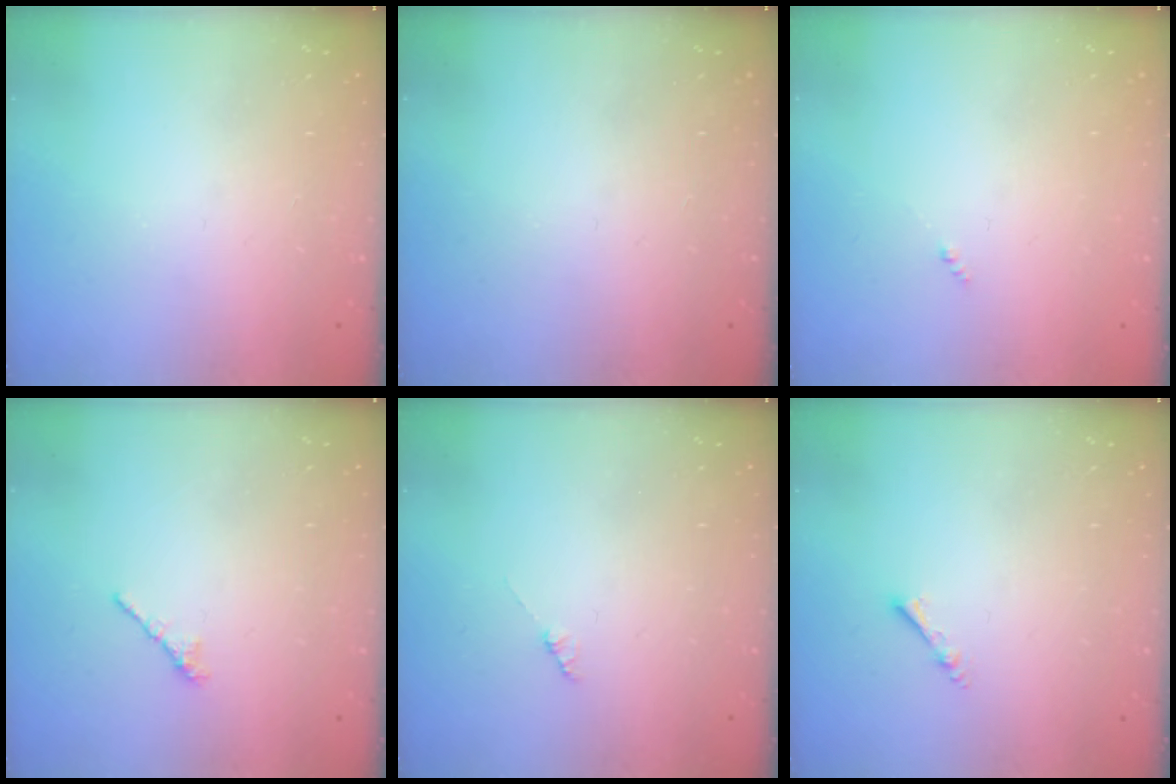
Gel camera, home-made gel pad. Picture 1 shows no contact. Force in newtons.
{"total": 0.0}
{"total": 0.0}
{"total": 2.4, "press": 2.3, "slide": 0.7}
{"total": 0.9, "press": 0.8, "slide": 0.2}
{"total": 2.2, "press": 2.1, "slide": 0.4}